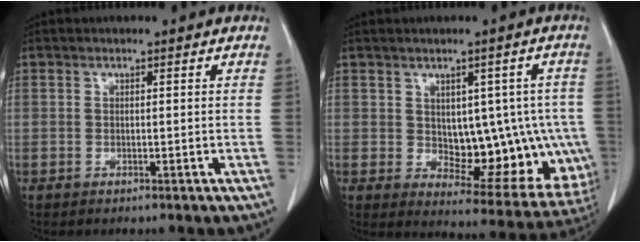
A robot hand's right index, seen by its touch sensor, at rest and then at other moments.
{"total": 13.4, "force": [-0.1, 7.6, 11.1], "torque": [-0.120, 0.013, 0.023]}